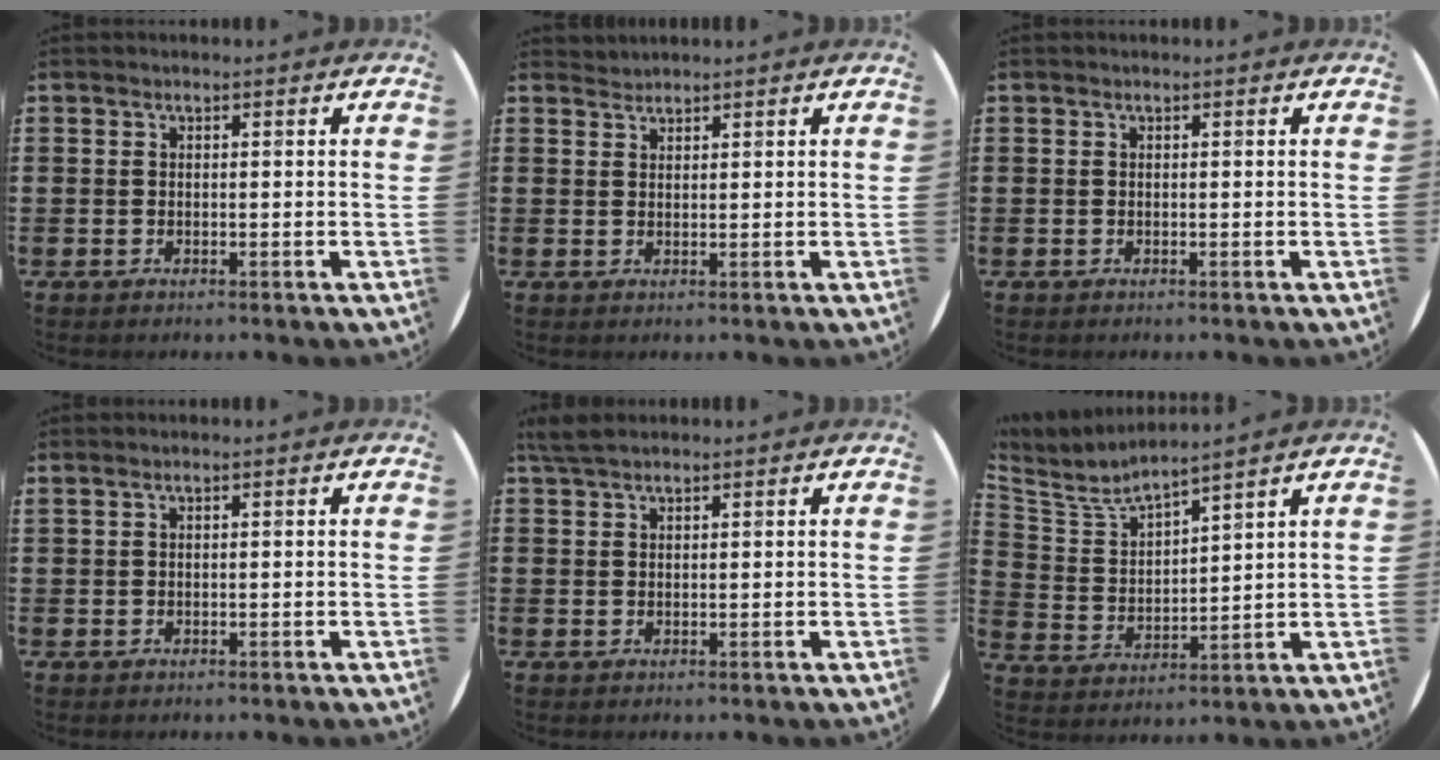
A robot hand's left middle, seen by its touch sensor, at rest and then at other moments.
{"total": 1.0, "force": [1.0, 0.0, -0.2], "torque": [0.003, 0.000, 0.019]}
{"total": 0.0}
{"total": 0.0}
{"total": 2.5, "force": [2.1, 0.6, 1.3], "torque": [-0.029, 0.005, 0.040]}
{"total": 4.5, "force": [4.3, 0.7, 1.1], "torque": [-0.043, -0.030, 0.070]}